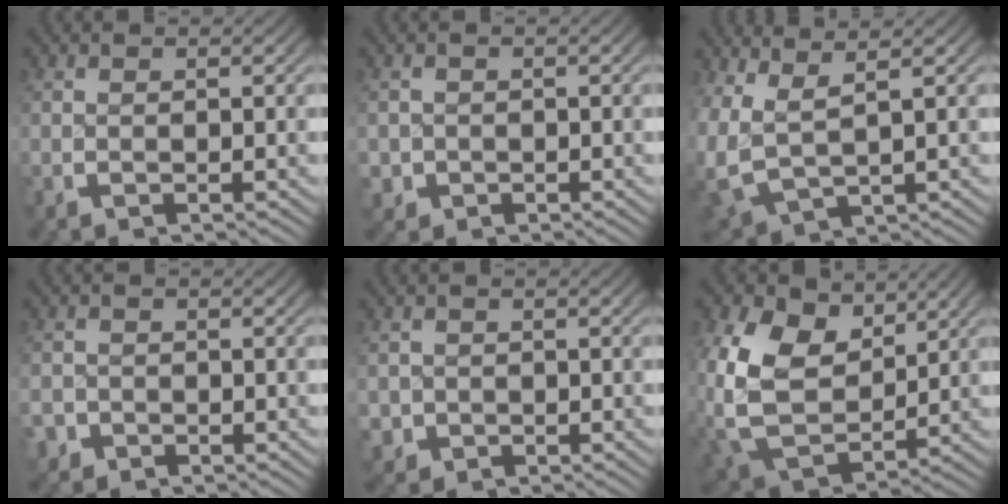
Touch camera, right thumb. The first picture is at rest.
{"total": 2.7, "force": [-1.1, 2.4, 0.5], "torque": [-0.017, -0.018, -0.011]}
{"total": 7.1, "force": [1.4, 5.4, 4.4], "torque": [-0.128, -0.035, 0.049]}
{"total": 2.3, "force": [-1.5, 1.8, 0.1], "torque": [-0.008, -0.011, -0.025]}
{"total": 3.1, "force": [-1.2, 2.7, 0.7], "torque": [-0.021, -0.021, -0.013]}
{"total": 9.9, "force": [1.1, 7.1, 6.8], "torque": [-0.170, -0.047, 0.042]}